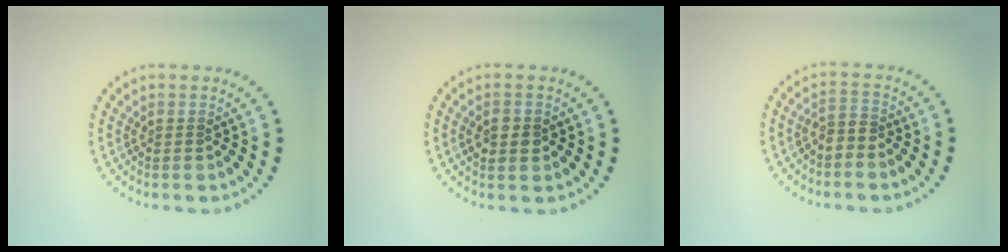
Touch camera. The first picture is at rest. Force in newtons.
{"total": 2.5, "press": 2.5, "slide": 0.1}
{"total": 1.6, "press": 1.1, "slide": 1.1}